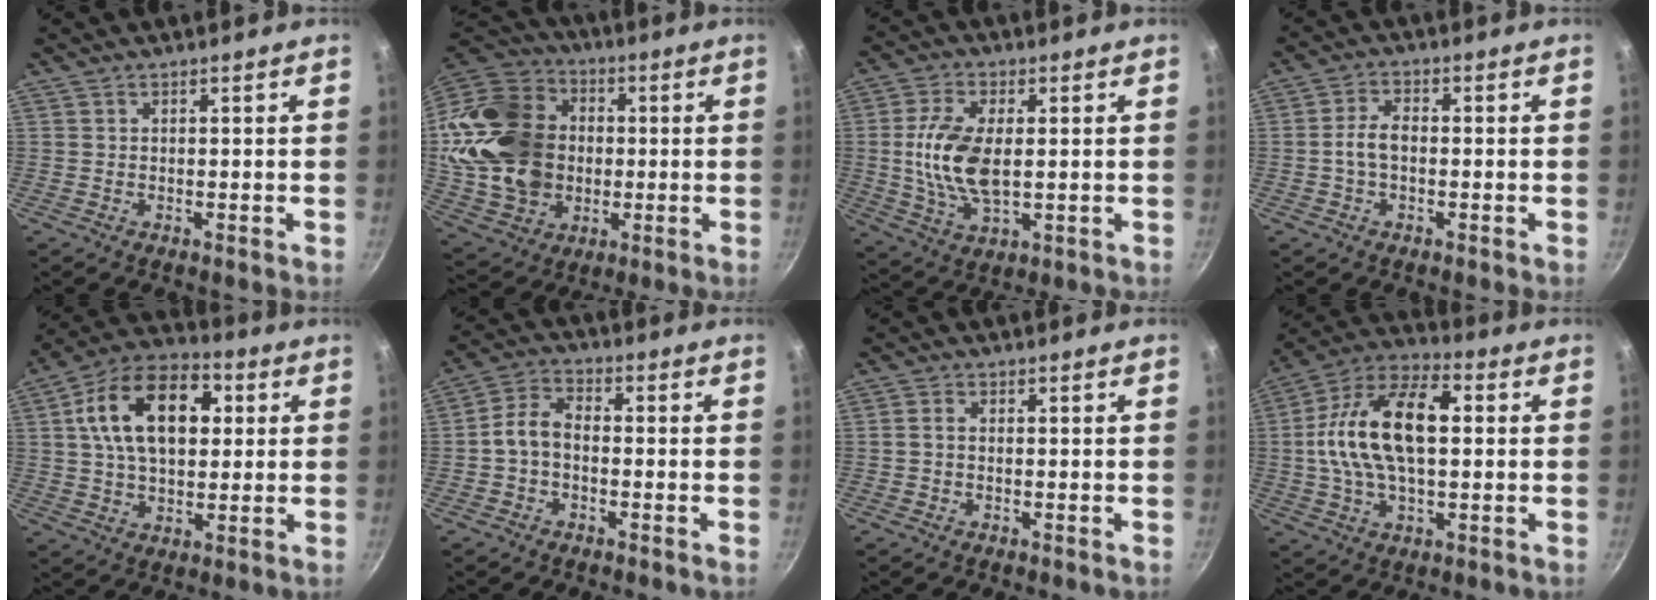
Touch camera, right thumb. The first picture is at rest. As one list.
[{"total": 25.0, "force": [0.6, 19.8, 15.2], "torque": [-0.268, 0.033, 0.025]}, {"total": 12.0, "force": [0.6, 6.3, 10.2], "torque": [-0.203, -0.003, 0.013]}, {"total": 4.5, "force": [-0.6, 2.6, 3.6], "torque": [-0.065, 0.021, -0.017]}, {"total": 18.3, "force": [4.2, 11.5, 13.7], "torque": [-0.202, 0.017, 0.054]}, {"total": 5.8, "force": [-1.4, 3.8, 4.1], "torque": [-0.075, 0.032, -0.037]}, {"total": 1.5, "force": [-0.3, 1.1, 1.0], "torque": [-0.018, 0.008, -0.007]}, {"total": 19.2, "force": [1.7, 10.5, 16.0], "torque": [-0.282, 0.033, 0.013]}]